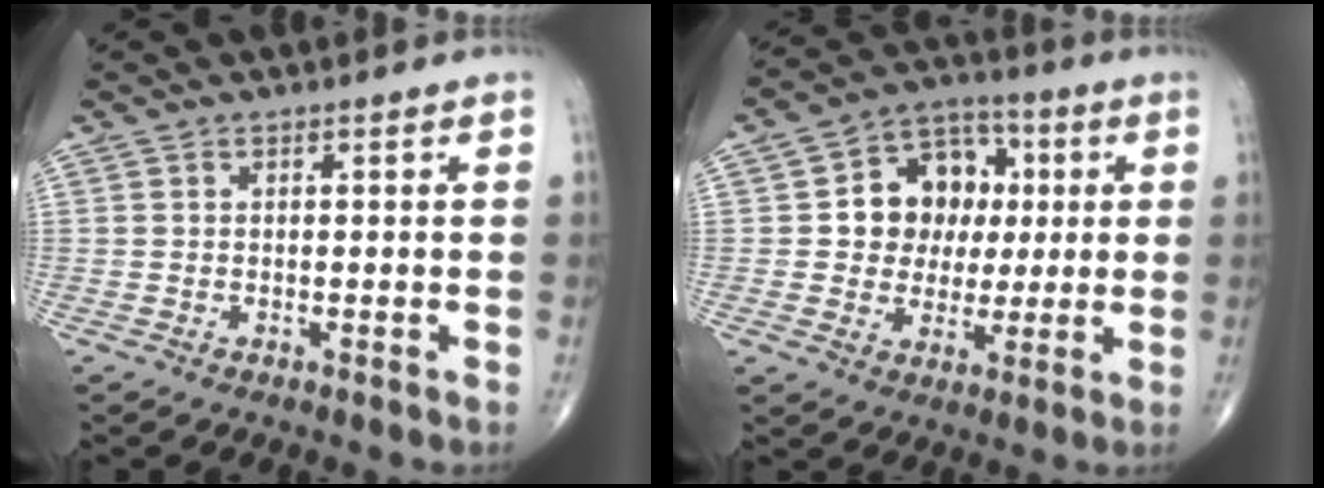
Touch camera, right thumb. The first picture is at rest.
{"total": 13.2, "force": [1.8, 10.9, 7.2], "torque": [-0.057, 0.016, 0.027]}